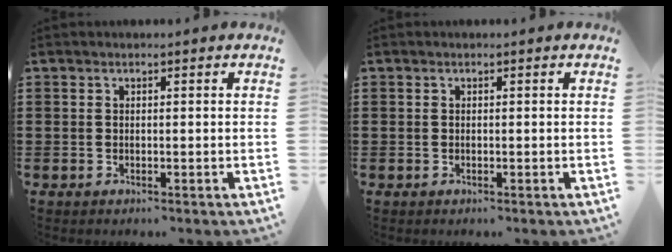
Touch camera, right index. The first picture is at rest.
{"total": 0.0}